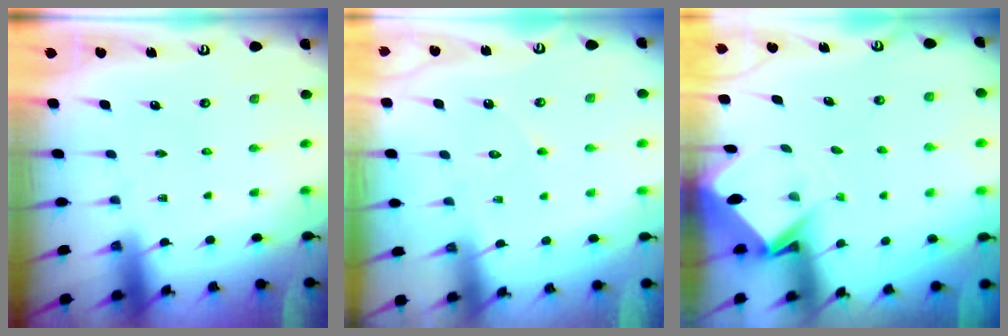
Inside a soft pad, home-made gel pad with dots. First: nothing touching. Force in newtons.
{"total": 5.8, "press": 5.7, "slide": 0.6}
{"total": 3.8, "press": 3.7, "slide": 0.3}